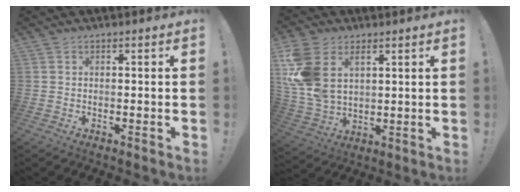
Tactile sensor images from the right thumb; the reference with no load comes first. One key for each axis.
{"total": 13.7, "fx": 5.2, "fy": 9.4, "fz": 8.6, "tx": -0.182, "ty": -0.025, "tz": 0.101}